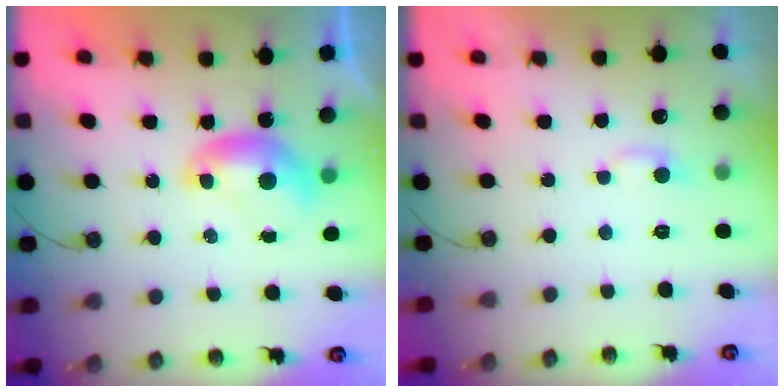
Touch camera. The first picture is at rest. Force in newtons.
{"total": 2.4, "press": 2.4, "slide": 0.4}